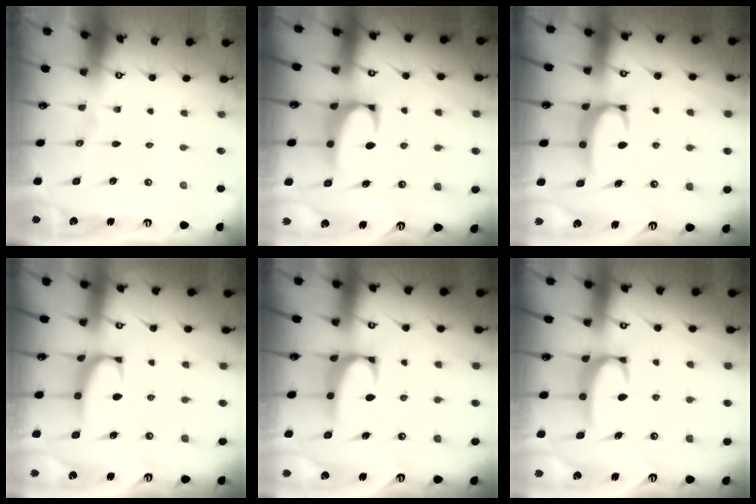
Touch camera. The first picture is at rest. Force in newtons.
{"total": 2.2, "press": 2.0, "slide": 1.0}
{"total": 2.9, "press": 2.8, "slide": 0.5}
{"total": 2.9, "press": 2.8, "slide": 1.0}
{"total": 1.9, "press": 1.7, "slide": 0.8}
{"total": 2.9, "press": 2.8, "slide": 0.5}